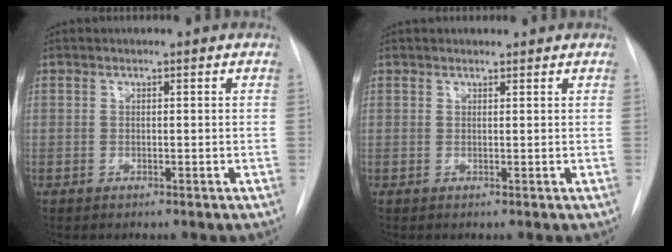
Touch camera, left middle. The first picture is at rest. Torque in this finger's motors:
{"motor_torque": [0.24, -0.25, 0.02, 0.02]}